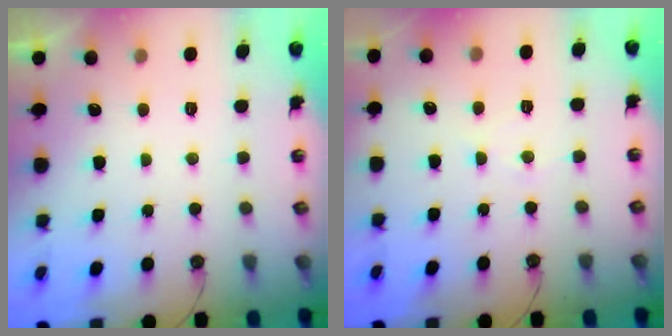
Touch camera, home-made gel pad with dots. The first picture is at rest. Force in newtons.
{"total": 4.1, "press": 4.0, "slide": 0.6}